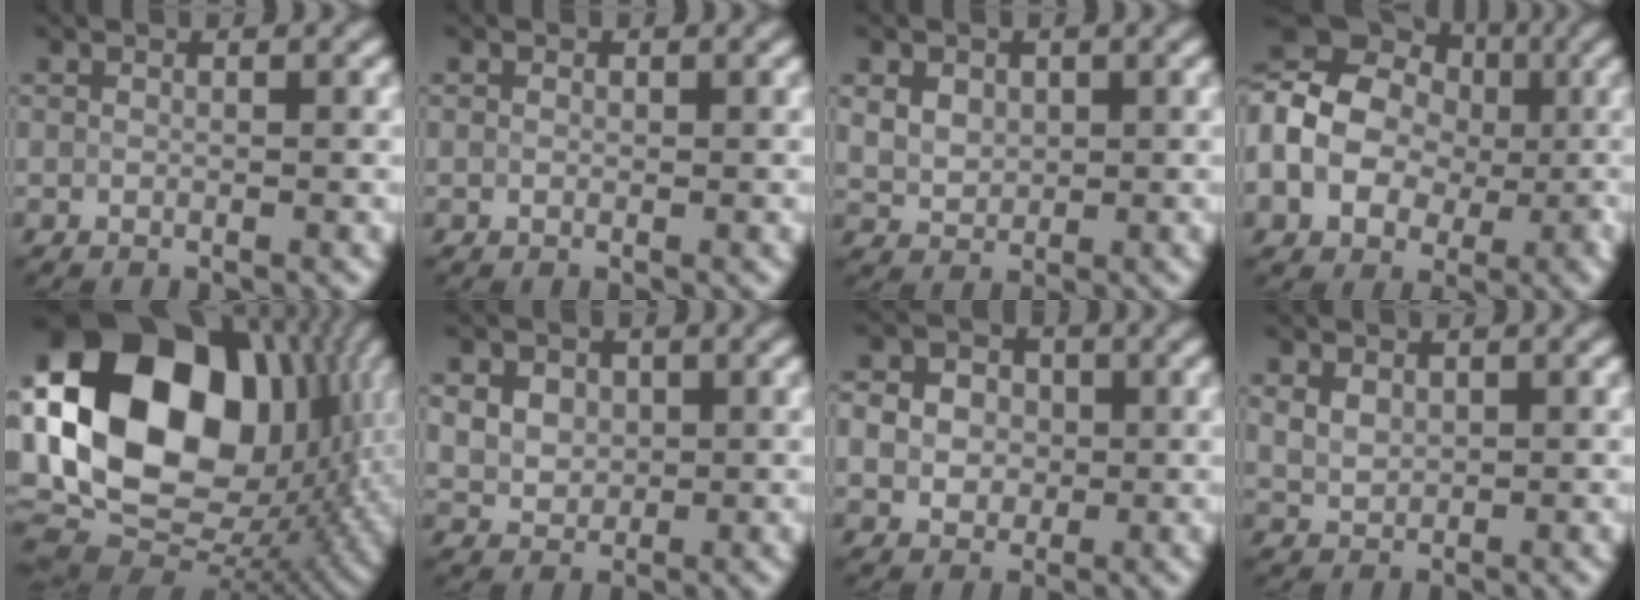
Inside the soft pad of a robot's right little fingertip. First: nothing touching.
{"total": 0.0}
{"total": 2.8, "force": [1.0, 2.2, 1.4], "torque": [-0.027, 0.000, 0.018]}
{"total": 13.4, "force": [0.0, 11.3, 7.2], "torque": [-0.142, 0.001, -0.024]}
{"total": 20.2, "force": [3.0, 14.3, 14.0], "torque": [-0.294, 0.015, 0.065]}
{"total": 4.7, "force": [1.7, 3.8, 2.2], "torque": [-0.039, 0.019, 0.020]}
{"total": 4.5, "force": [0.3, 4.0, 2.0], "torque": [-0.018, 0.011, -0.008]}
{"total": 2.1, "force": [0.8, 1.4, 1.2], "torque": [-0.023, 0.001, 0.017]}